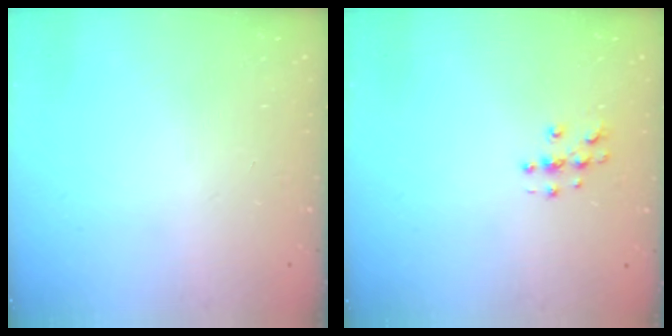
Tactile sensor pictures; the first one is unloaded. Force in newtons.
{"total": 4.6, "press": 4.6, "slide": 0.3}